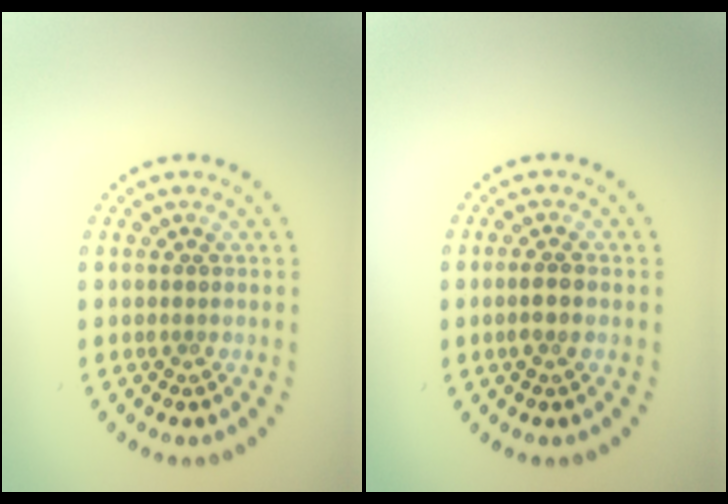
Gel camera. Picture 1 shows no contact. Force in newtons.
{"total": 1.5, "press": 1.4, "slide": 0.4}